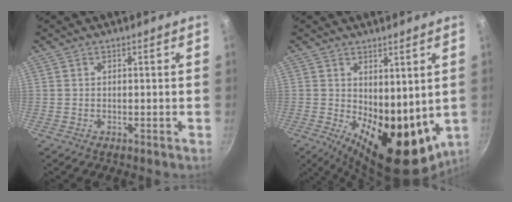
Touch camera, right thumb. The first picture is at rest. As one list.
[{"total": 15.5, "force": [0.0, 8.3, 13.1], "torque": [-0.138, -0.029, 0.021]}]